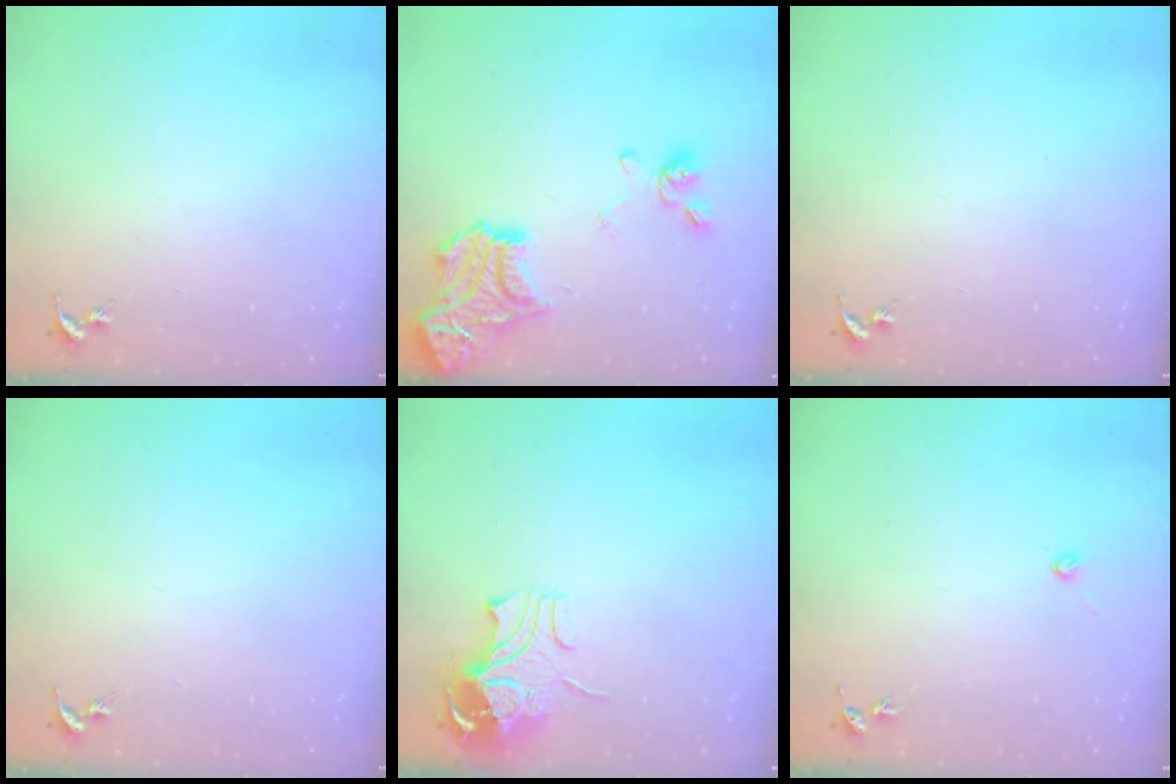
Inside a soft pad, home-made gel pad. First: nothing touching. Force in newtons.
{"total": 22.7, "press": 22.6, "slide": 2.1}
{"total": 0.0}
{"total": 0.0}
{"total": 10.8, "press": 10.7, "slide": 1.4}
{"total": 2.0, "press": 2.0, "slide": 0.3}